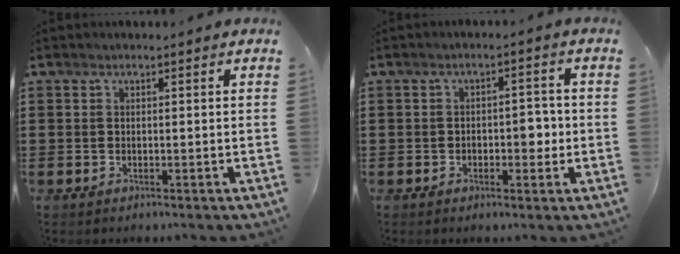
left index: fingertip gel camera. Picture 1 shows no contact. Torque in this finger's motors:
{"motor_torque": [0.08, 0.06, 0.15, 0.02]}